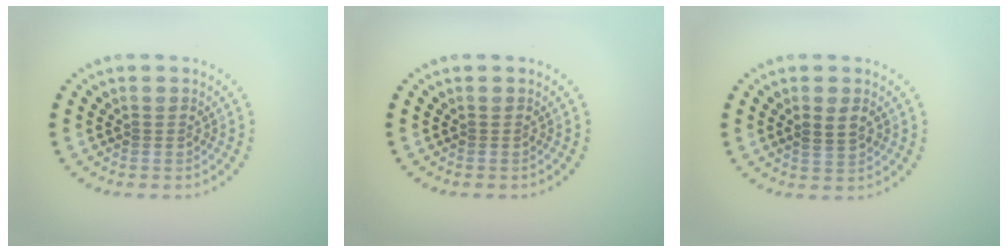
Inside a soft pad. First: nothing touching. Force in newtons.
{"total": 0.0}
{"total": 2.0, "press": 2.0, "slide": 0.3}